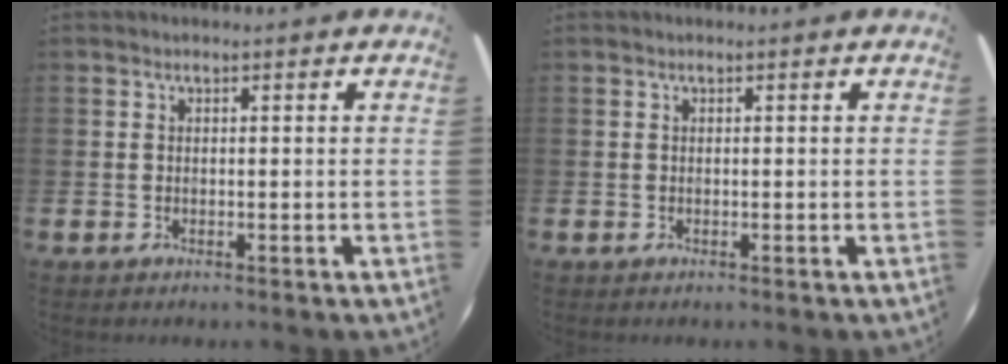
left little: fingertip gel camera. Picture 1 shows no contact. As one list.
[{"total": 0.0}]